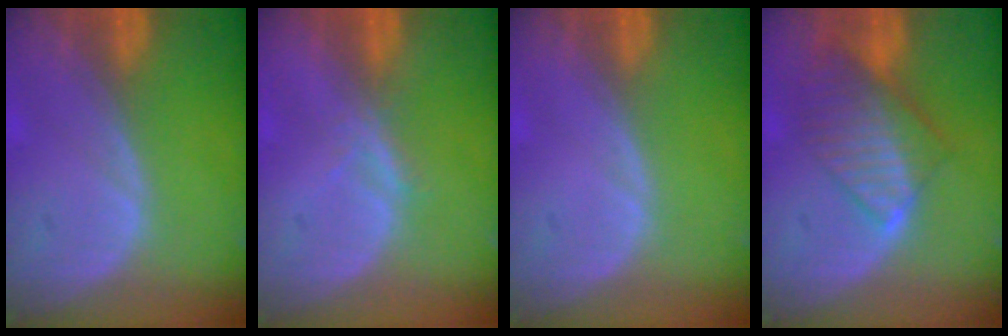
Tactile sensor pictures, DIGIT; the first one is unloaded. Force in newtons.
{"total": 1.8, "press": 1.6, "slide": 0.7}
{"total": 0.0}
{"total": 8.2, "press": 7.1, "slide": 4.2}